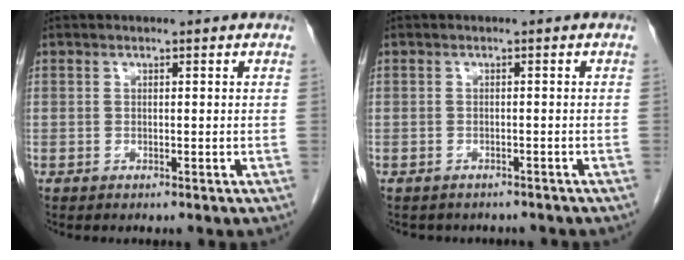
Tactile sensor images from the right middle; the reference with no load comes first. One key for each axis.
{"total": 4.8, "fx": -4.2, "fy": 2.1, "fz": 1.0, "tx": -0.016, "ty": 0.005, "tz": -0.045}